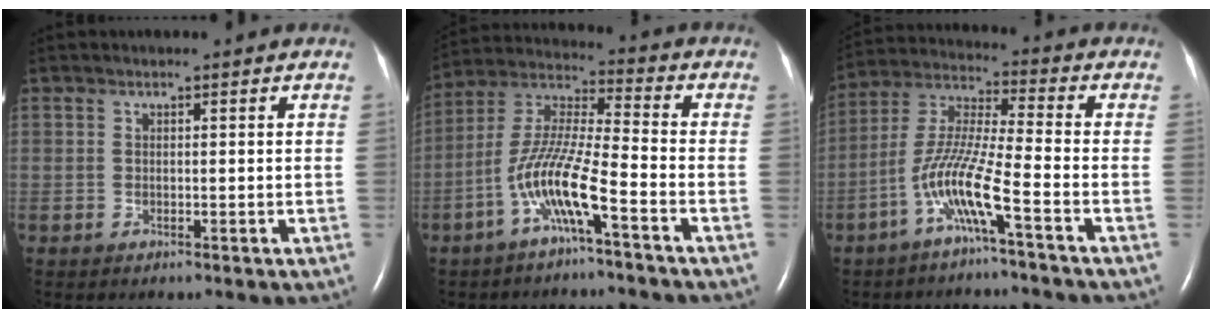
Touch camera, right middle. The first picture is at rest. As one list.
[{"total": 10.6, "force": [-5.1, 0.4, 9.3], "torque": [-0.198, 0.007, -0.104]}, {"total": 9.6, "force": [-4.8, -0.6, 8.3], "torque": [-0.178, 0.003, -0.100]}]